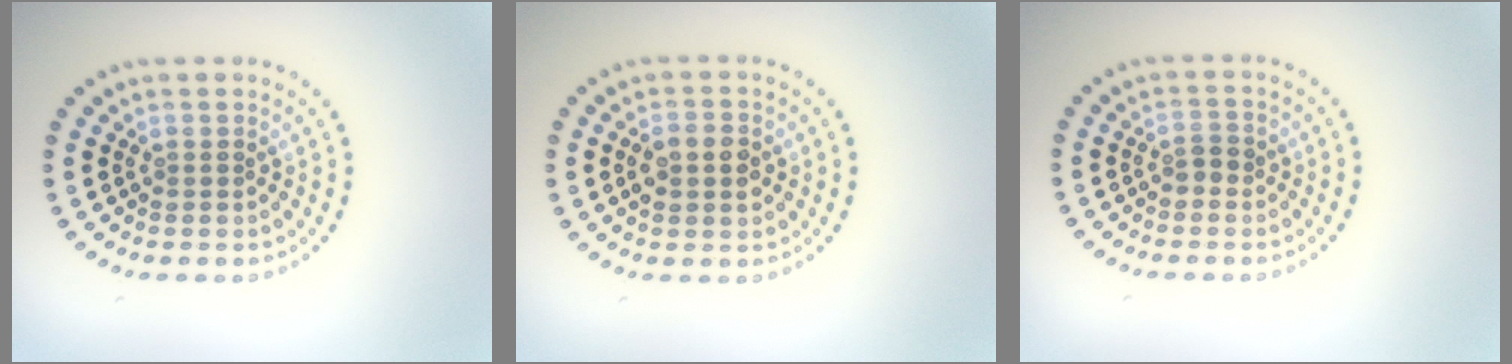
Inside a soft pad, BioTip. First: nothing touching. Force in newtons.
{"total": 3.0, "press": 3.0, "slide": 0.1}
{"total": 1.2, "press": 1.1, "slide": 0.4}